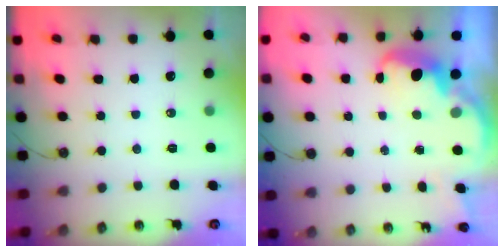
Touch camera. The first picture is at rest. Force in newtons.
{"total": 4.2, "press": 4.1, "slide": 0.7}